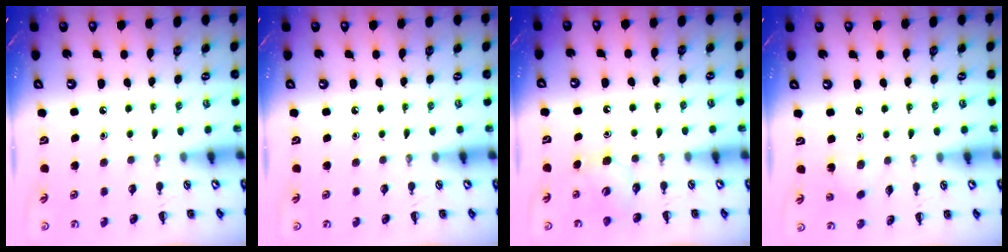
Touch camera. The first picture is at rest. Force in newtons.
{"total": 0.0}
{"total": 4.6, "press": 4.5, "slide": 1.1}
{"total": 7.1, "press": 7.0, "slide": 1.2}